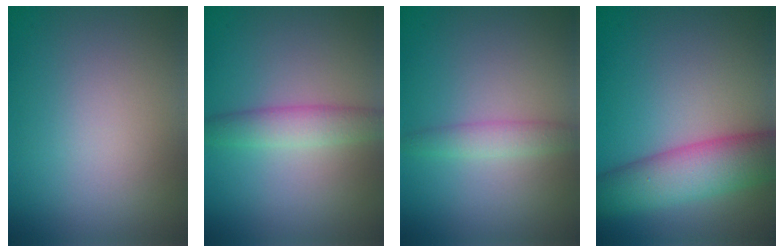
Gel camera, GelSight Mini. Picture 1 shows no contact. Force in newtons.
{"total": 2.9, "press": 2.9, "slide": 0.1}
{"total": 1.9, "press": 1.9, "slide": 0.1}
{"total": 7.7, "press": 7.6, "slide": 0.3}